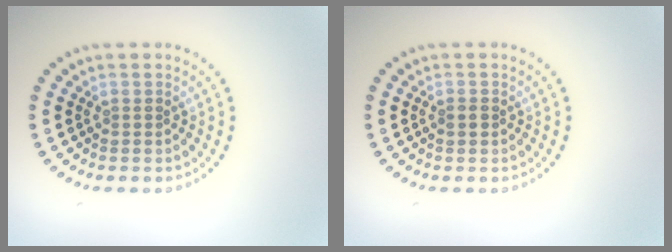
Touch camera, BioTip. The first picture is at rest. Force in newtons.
{"total": 1.1, "press": 1.0, "slide": 0.3}